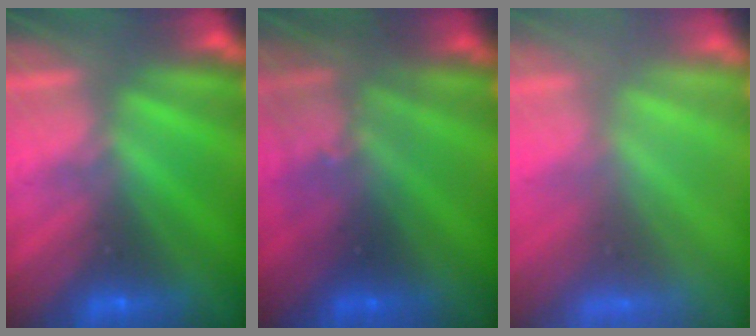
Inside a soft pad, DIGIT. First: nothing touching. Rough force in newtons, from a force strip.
{"total": 2.9}
{"total": 7.7}